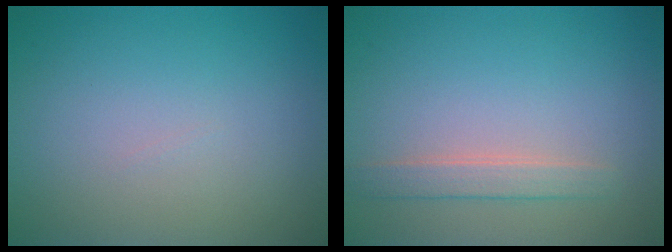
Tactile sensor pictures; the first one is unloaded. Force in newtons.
{"total": 1.9, "press": 1.9, "slide": 0.3}